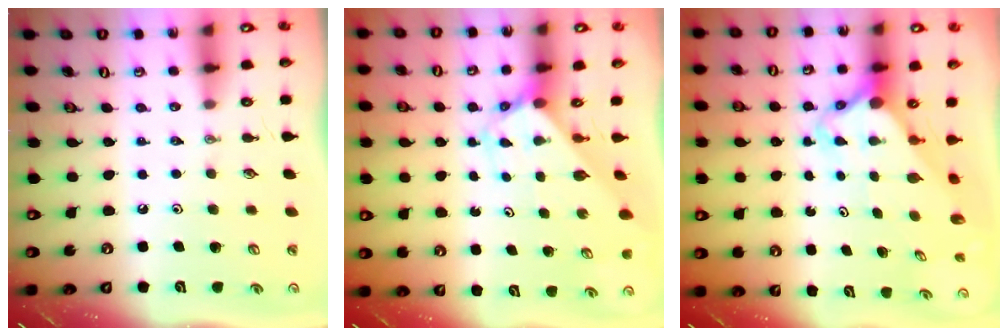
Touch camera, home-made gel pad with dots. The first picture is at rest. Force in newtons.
{"total": 2.5, "press": 2.5, "slide": 0.2}
{"total": 3.8, "press": 3.7, "slide": 0.3}